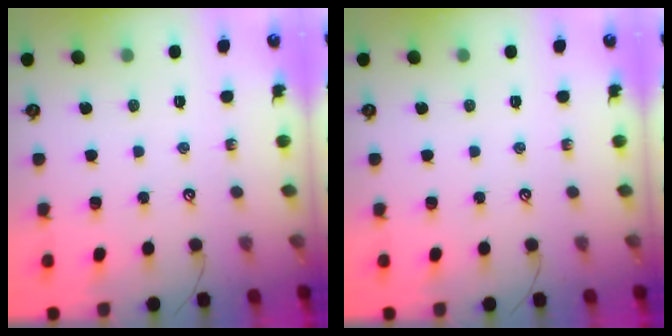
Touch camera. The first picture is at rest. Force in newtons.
{"total": 0.0}